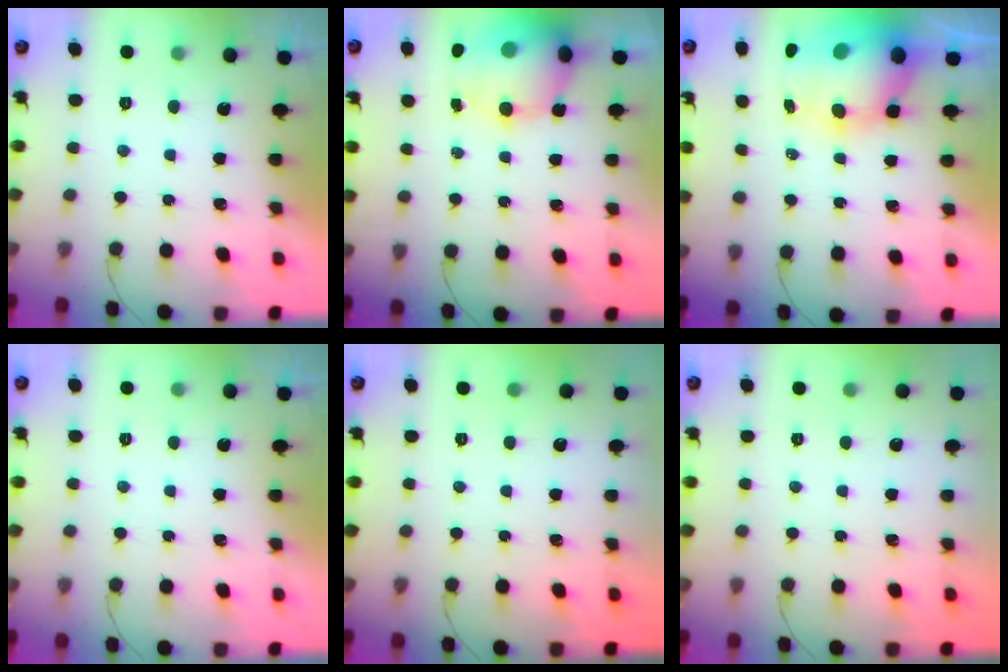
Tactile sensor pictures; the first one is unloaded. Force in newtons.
{"total": 16.3, "press": 15.9, "slide": 3.8}
{"total": 11.9, "press": 11.4, "slide": 3.2}
{"total": 0.0}
{"total": 0.0}
{"total": 0.0}